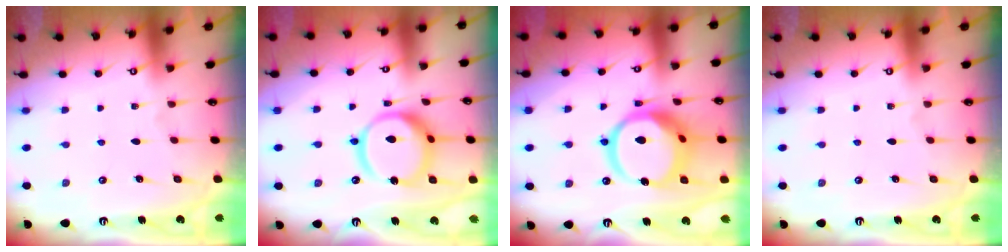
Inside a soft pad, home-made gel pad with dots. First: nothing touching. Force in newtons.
{"total": 15.7, "press": 15.6, "slide": 1.6}
{"total": 16.8, "press": 16.7, "slide": 1.8}
{"total": 0.0}